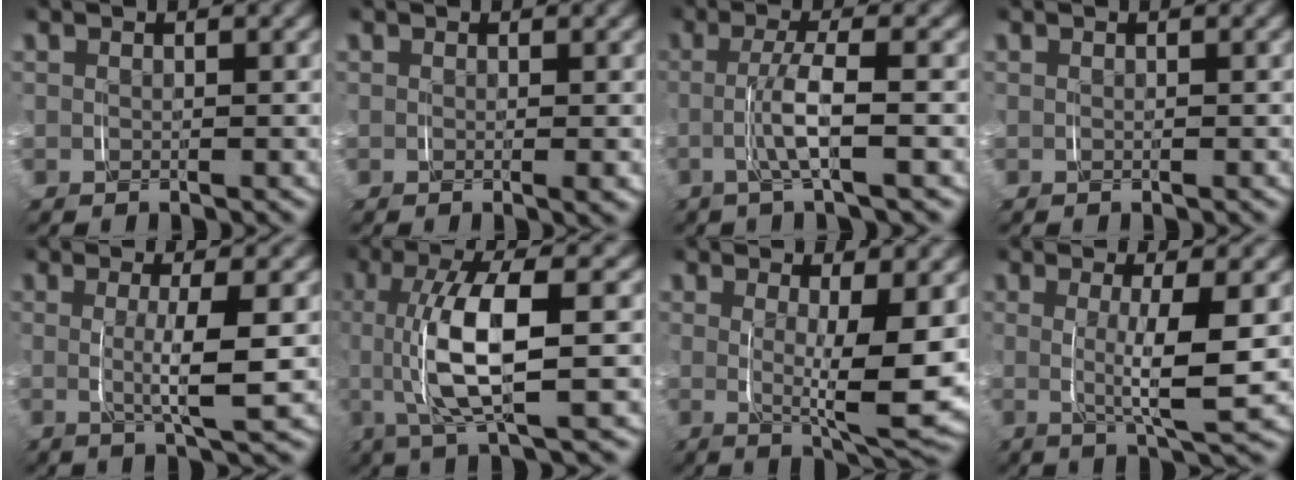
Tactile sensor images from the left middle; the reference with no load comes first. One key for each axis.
{"total": 0.5, "fx": 0.1, "fy": -0.1, "fz": 0.5, "tx": -0.003, "ty": -0.002, "tz": 0.000}
{"total": 3.1, "fx": -0.5, "fy": -0.2, "fz": 3.1, "tx": -0.062, "ty": 0.000, "tz": -0.013}
{"total": 0.0}
{"total": 4.2, "fx": 0.4, "fy": 0.0, "fz": 4.2, "tx": -0.070, "ty": -0.008, "tz": 0.008}
{"total": 6.6, "fx": -0.2, "fy": 1.3, "fz": 6.5, "tx": -0.132, "ty": 0.004, "tz": -0.008}
{"total": 7.0, "fx": 0.9, "fy": 1.6, "fz": 6.8, "tx": -0.093, "ty": -0.024, "tz": 0.017}
{"total": 5.5, "fx": 0.6, "fy": 0.6, "fz": 5.4, "tx": -0.085, "ty": -0.011, "tz": 0.009}